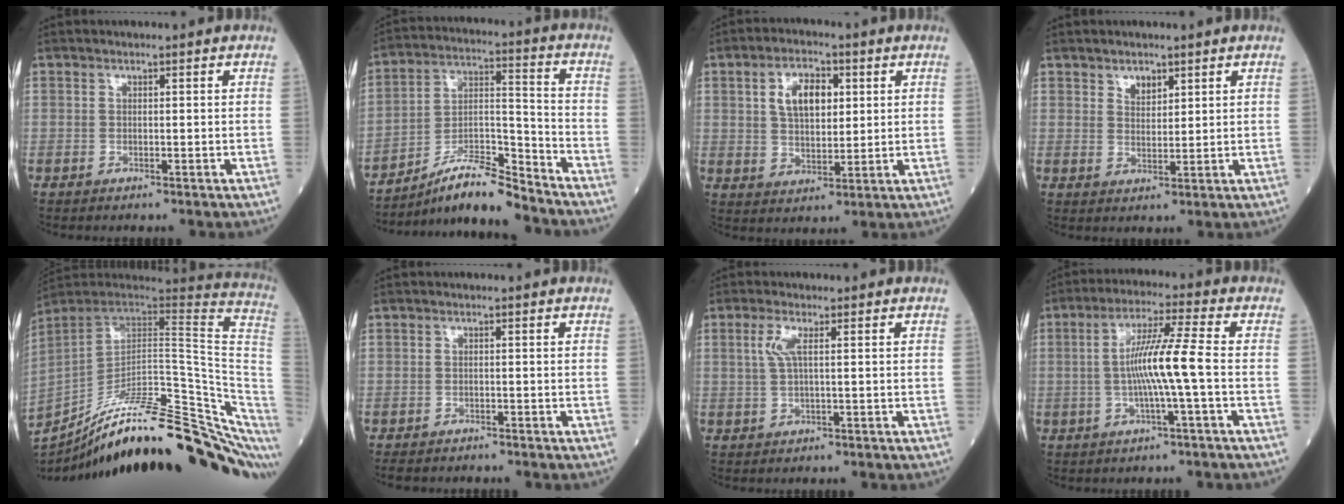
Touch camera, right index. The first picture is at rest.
{"total": 7.6, "force": [-7.1, -0.1, 2.6], "torque": [-0.049, 0.001, -0.127]}
{"total": 7.6, "force": [2.3, 4.1, 6.1], "torque": [-0.112, 0.014, 0.044]}
{"total": 2.5, "force": [1.8, 1.4, 1.2], "torque": [-0.022, -0.003, 0.035]}
{"total": 33.3, "force": [-23.5, 7.2, 22.5], "torque": [-0.263, -0.008, -0.334]}
{"total": 3.0, "force": [-2.7, 1.0, 0.8], "torque": [-0.011, -0.004, -0.038]}
{"total": 2.7, "force": [0.7, 0.4, 2.6], "torque": [-0.065, 0.008, 0.016]}
{"total": 8.5, "force": [-1.0, -0.9, 8.4], "torque": [-0.156, 0.010, -0.021]}